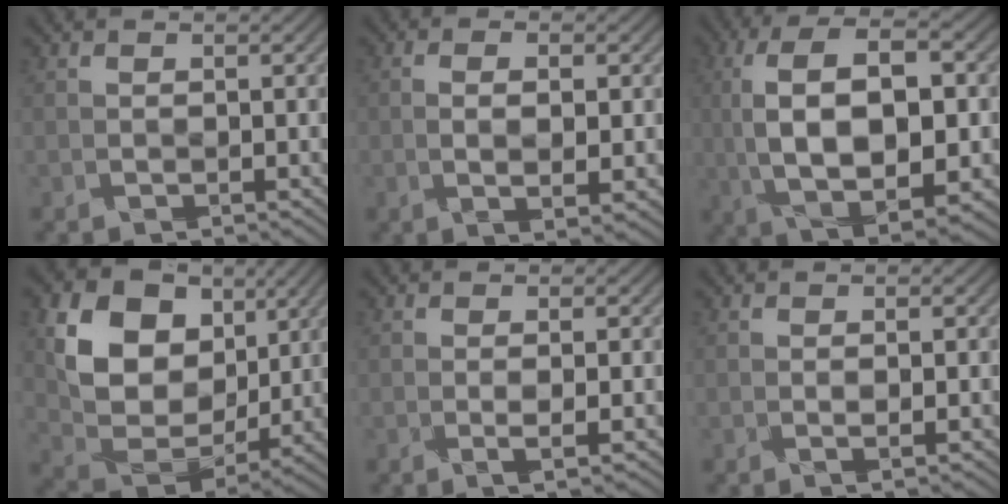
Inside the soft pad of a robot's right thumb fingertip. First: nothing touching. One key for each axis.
{"total": 3.9, "fx": -0.3, "fy": 1.3, "fz": 3.6, "tx": -0.071, "ty": -0.004, "tz": -0.001}
{"total": 13.8, "fx": -0.2, "fy": 6.1, "fz": 12.3, "tx": -0.250, "ty": 0.002, "tz": 0.000}
{"total": 13.1, "fx": 4.7, "fy": 9.6, "fz": 7.7, "tx": -0.163, "ty": -0.005, "tz": 0.083}
{"total": 1.8, "fx": -0.1, "fy": 0.2, "fz": 1.8, "tx": -0.039, "ty": -0.001, "tz": -0.002}
{"total": 1.0, "fx": 0.0, "fy": 0.1, "fz": 1.0, "tx": -0.023, "ty": -0.001, "tz": 0.000}